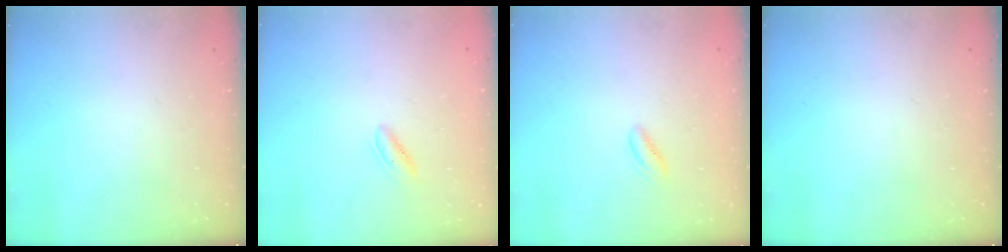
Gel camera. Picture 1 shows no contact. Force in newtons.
{"total": 1.9, "press": 1.8, "slide": 0.6}
{"total": 2.6, "press": 2.5, "slide": 0.6}
{"total": 0.0}